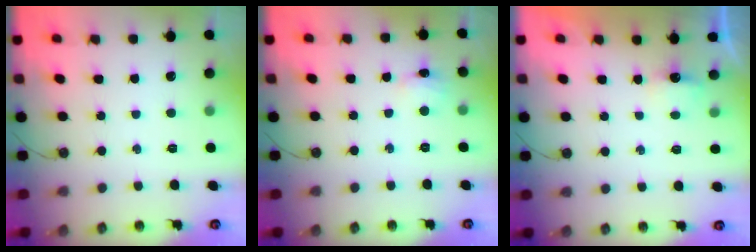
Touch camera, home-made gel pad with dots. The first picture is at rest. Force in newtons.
{"total": 2.9, "press": 2.9, "slide": 0.5}
{"total": 2.6, "press": 2.6, "slide": 0.4}